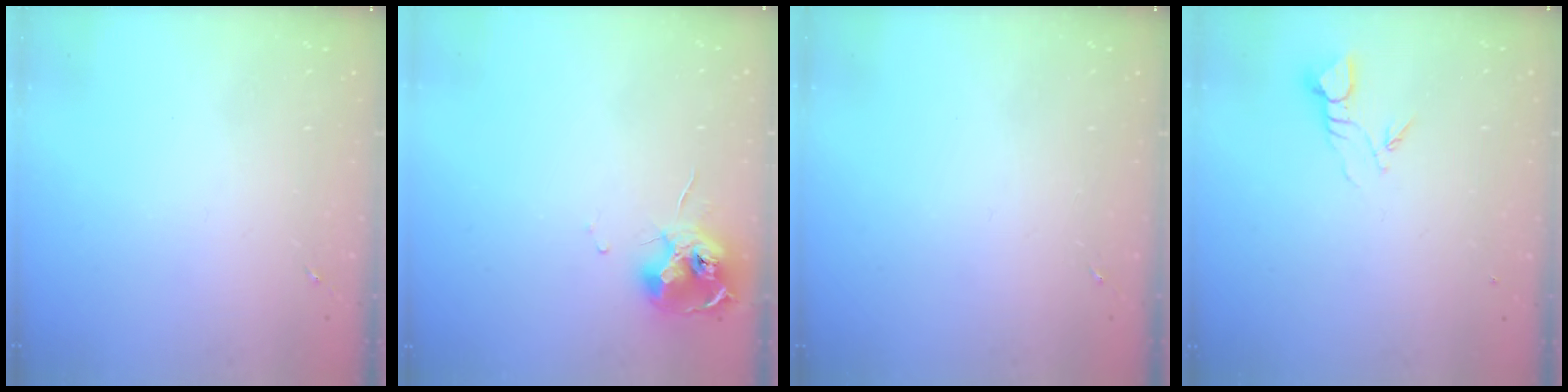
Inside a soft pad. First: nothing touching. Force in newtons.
{"total": 12.1, "press": 12.0, "slide": 1.2}
{"total": 0.0}
{"total": 3.9, "press": 3.9, "slide": 0.2}